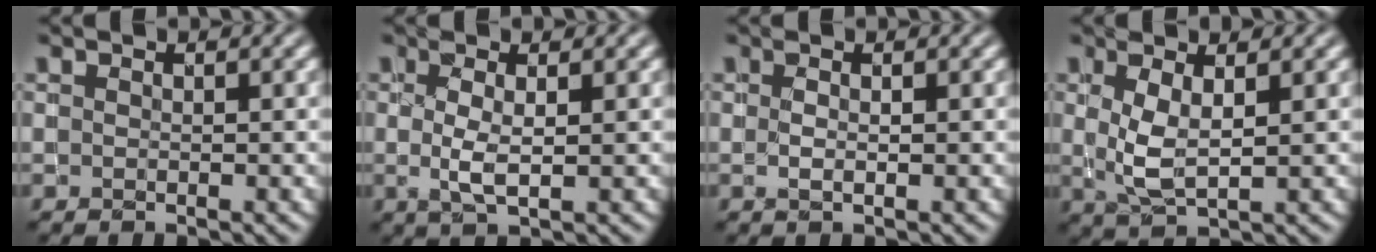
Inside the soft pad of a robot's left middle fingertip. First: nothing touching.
{"total": 1.9, "force": [0.1, 0.4, 1.9], "torque": [-0.038, -0.002, 0.004]}
{"total": 0.6, "force": [0.1, 0.2, 0.5], "torque": [-0.007, -0.004, 0.002]}
{"total": 2.8, "force": [0.6, 1.0, 2.5], "torque": [-0.058, -0.006, 0.017]}